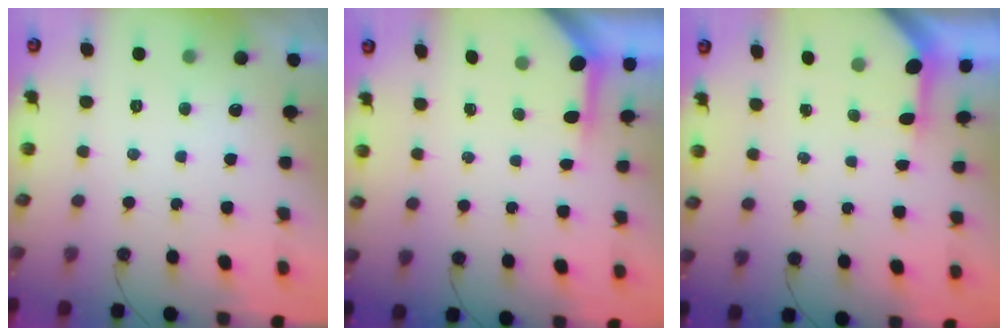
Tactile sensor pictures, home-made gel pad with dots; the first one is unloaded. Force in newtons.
{"total": 3.7, "press": 3.7, "slide": 0.4}
{"total": 3.0, "press": 3.0, "slide": 0.2}